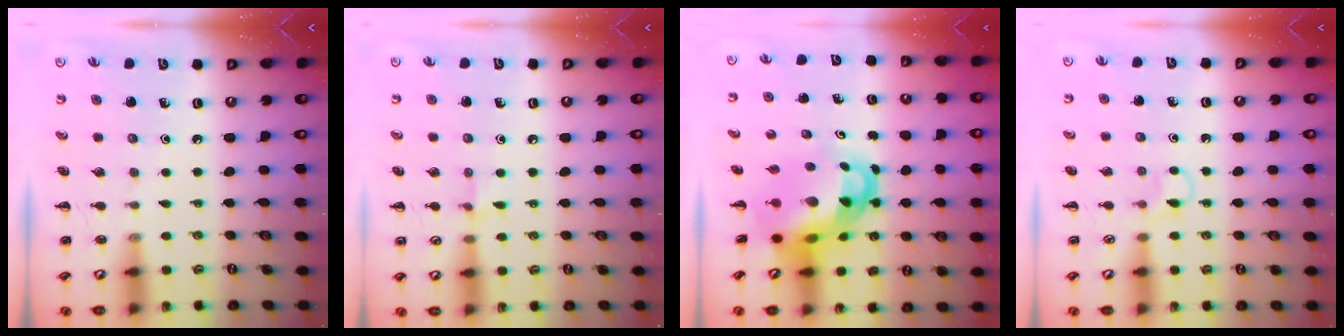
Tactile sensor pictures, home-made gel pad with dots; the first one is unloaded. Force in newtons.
{"total": 5.3, "press": 4.9, "slide": 1.8}
{"total": 8.8, "press": 8.5, "slide": 2.4}
{"total": 3.1, "press": 2.9, "slide": 1.2}